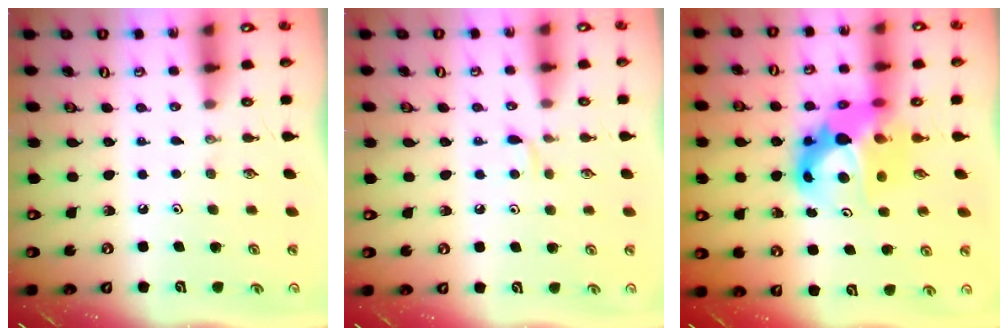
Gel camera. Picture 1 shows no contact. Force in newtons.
{"total": 4.2, "press": 4.2, "slide": 0.4}
{"total": 11.9, "press": 11.9, "slide": 0.9}